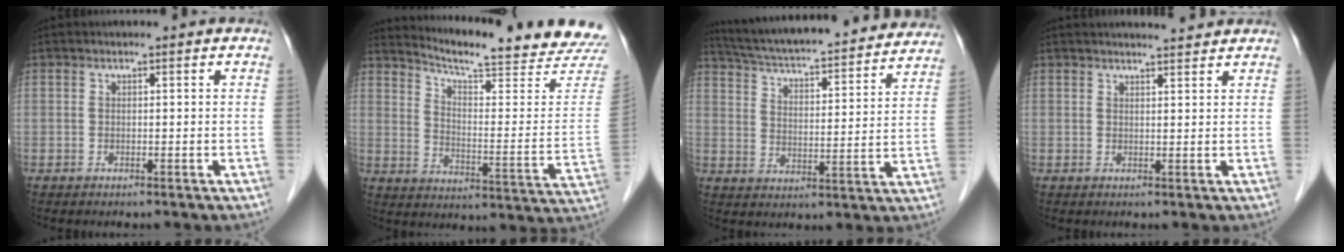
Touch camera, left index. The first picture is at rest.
{"total": 21.7, "force": [20.6, 0.4, 6.6], "torque": [-0.106, -0.104, 0.258]}
{"total": 27.6, "force": [25.0, 3.8, 10.9], "torque": [-0.182, -0.018, 0.333]}
{"total": 4.5, "force": [4.2, 0.2, 1.5], "torque": [-0.023, 0.013, 0.051]}